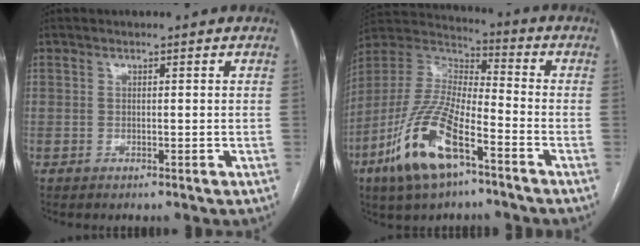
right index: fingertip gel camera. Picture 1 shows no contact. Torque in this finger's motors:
{"motor_torque": [1.90, -0.24, 0.58, 0.21]}